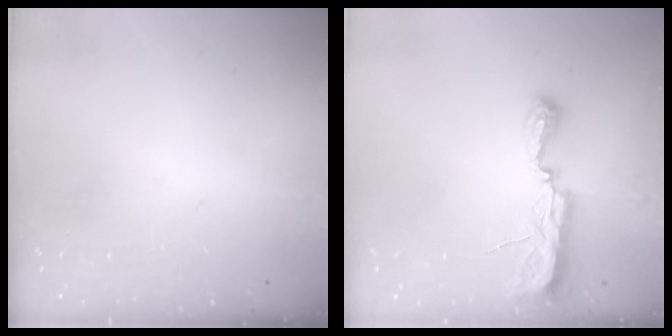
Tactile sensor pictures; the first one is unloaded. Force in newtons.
{"total": 7.7, "press": 7.7, "slide": 0.7}